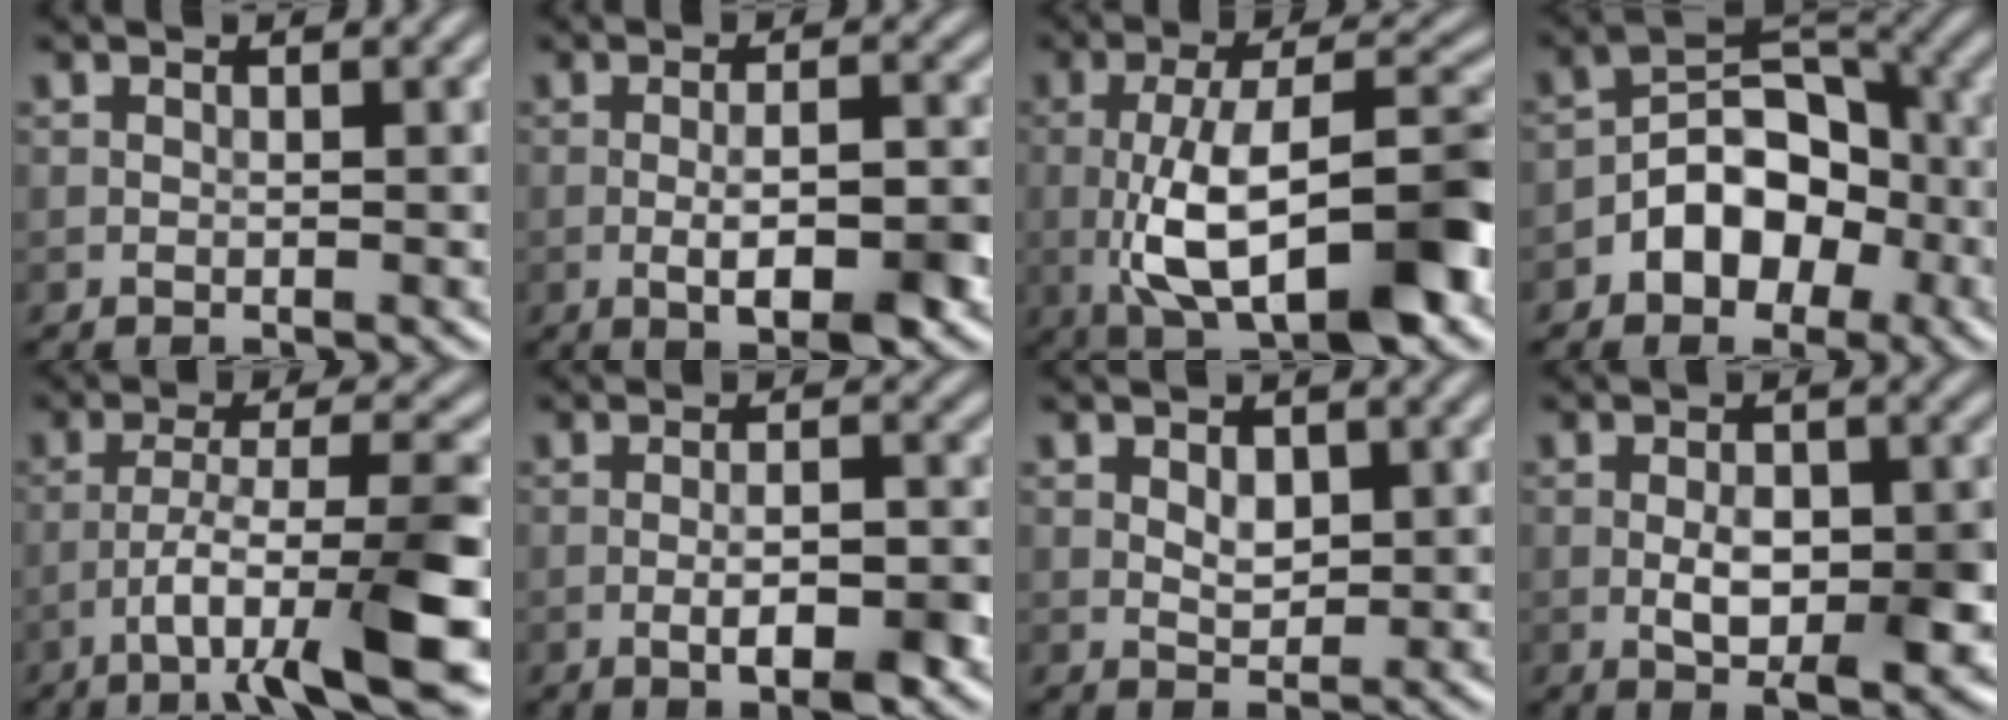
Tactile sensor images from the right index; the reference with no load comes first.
{"total": 5.4, "force": [-1.6, 1.5, 4.9], "torque": [-0.085, -0.001, -0.026]}
{"total": 10.8, "force": [-2.1, 3.8, 9.8], "torque": [-0.159, 0.005, -0.038]}
{"total": 6.2, "force": [-2.5, 4.1, 3.8], "torque": [-0.045, 0.010, -0.045]}
{"total": 9.3, "force": [-4.2, 1.4, 8.1], "torque": [-0.134, 0.009, -0.067]}
{"total": 4.7, "force": [-1.7, 1.4, 4.2], "torque": [-0.073, -0.001, -0.026]}
{"total": 1.7, "force": [0.6, 1.1, 1.1], "torque": [-0.021, -0.003, 0.012]}
{"total": 5.0, "force": [-0.9, 2.4, 4.3], "torque": [-0.073, -0.003, -0.012]}